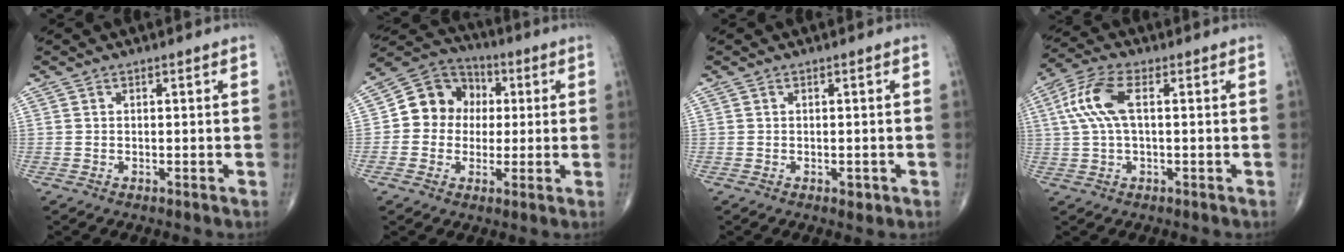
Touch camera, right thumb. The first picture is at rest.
{"total": 11.2, "force": [0.9, 10.0, 4.9], "torque": [-0.044, 0.024, 0.002]}
{"total": 1.2, "force": [-0.4, 0.8, 0.8], "torque": [-0.006, -0.001, -0.005]}
{"total": 8.6, "force": [1.5, 3.7, 7.7], "torque": [-0.187, 0.025, 0.026]}